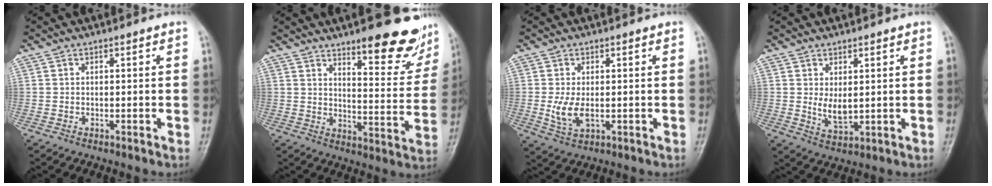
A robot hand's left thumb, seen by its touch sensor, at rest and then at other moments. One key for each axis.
{"total": 15.9, "fx": 11.2, "fy": 4.5, "fz": 10.4, "tx": -0.089, "ty": -0.080, "tz": 0.152}
{"total": 5.2, "fx": -0.2, "fy": 2.9, "fz": 4.4, "tx": -0.089, "ty": -0.013, "tz": 0.001}
{"total": 4.8, "fx": 1.1, "fy": 2.4, "fz": 4.0, "tx": -0.062, "ty": -0.018, "tz": 0.028}